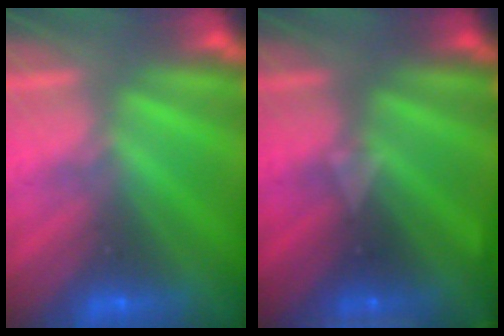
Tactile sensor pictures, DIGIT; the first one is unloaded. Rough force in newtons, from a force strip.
{"total": 3.2}